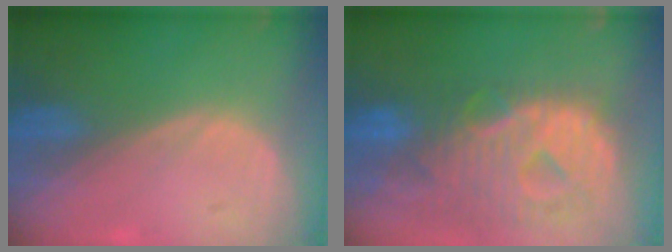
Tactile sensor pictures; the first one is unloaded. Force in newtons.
{"total": 12.9, "press": 11.0, "slide": 6.8}